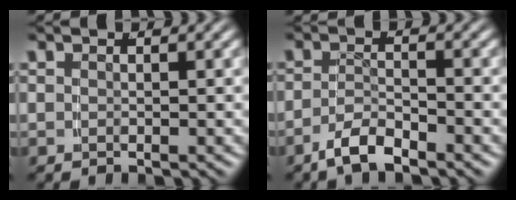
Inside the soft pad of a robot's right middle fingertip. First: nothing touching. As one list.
[{"total": 2.8, "force": [-2.4, 0.4, 1.4], "torque": [-0.026, -0.002, -0.042]}]